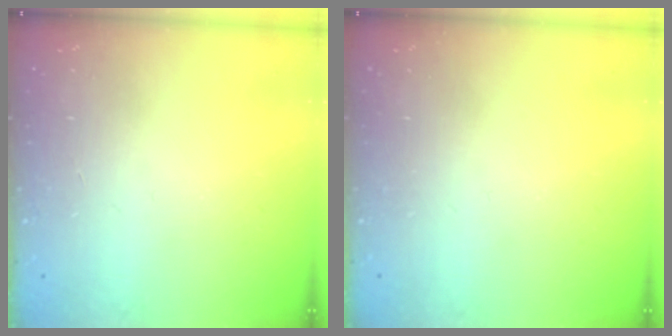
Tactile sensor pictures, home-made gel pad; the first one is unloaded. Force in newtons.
{"total": 0.0}